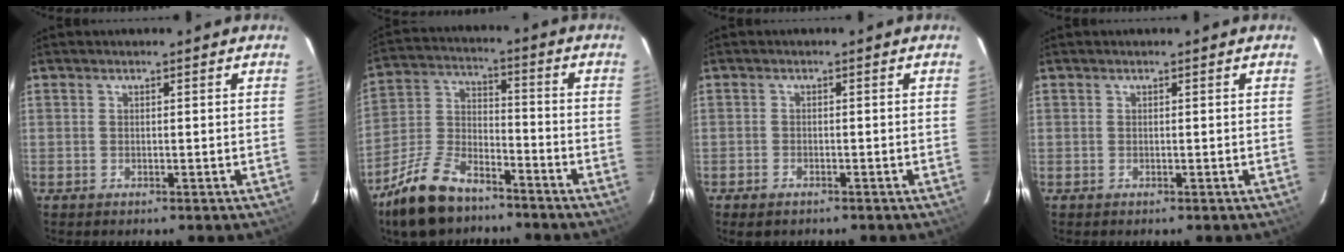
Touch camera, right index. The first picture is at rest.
{"total": 15.7, "force": [-11.1, 7.3, 8.5], "torque": [-0.195, -0.001, -0.208]}
{"total": 2.2, "force": [-1.7, 1.2, 1.0], "torque": [-0.027, -0.004, -0.031]}
{"total": 0.0}